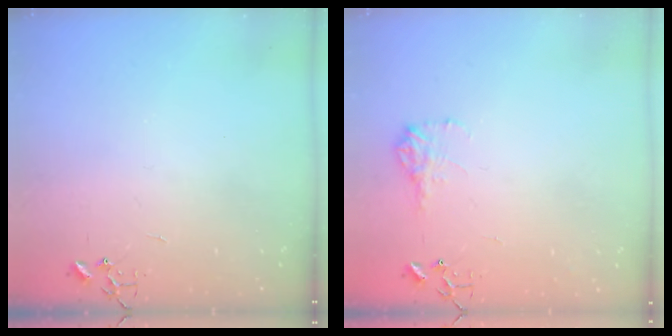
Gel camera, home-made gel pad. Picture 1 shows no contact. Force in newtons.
{"total": 9.3, "press": 9.3, "slide": 0.3}